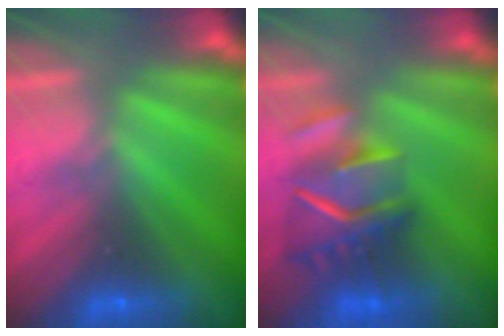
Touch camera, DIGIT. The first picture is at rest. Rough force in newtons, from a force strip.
{"total": 5.6}